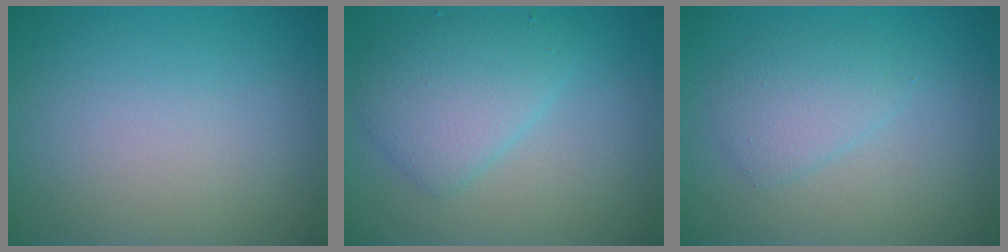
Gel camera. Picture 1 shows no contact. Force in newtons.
{"total": 4.1, "press": 4.1, "slide": 0.1}
{"total": 2.4, "press": 2.4, "slide": 0.1}